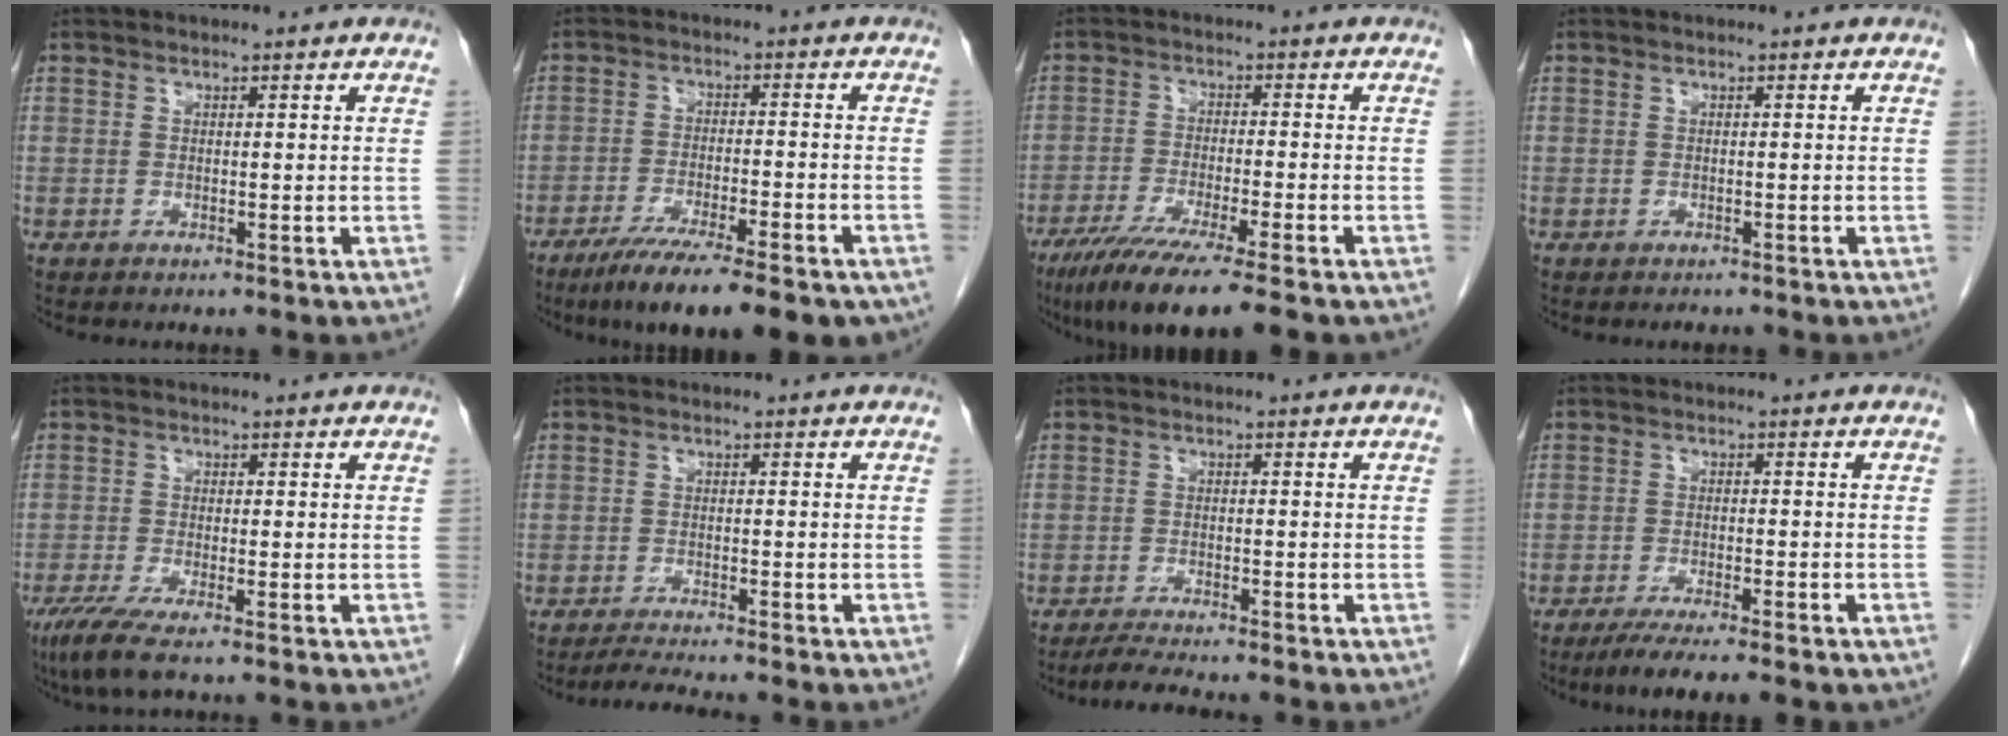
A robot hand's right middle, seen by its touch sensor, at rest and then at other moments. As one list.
[{"total": 14.6, "force": [-10.6, 2.4, 9.7], "torque": [-0.124, -0.024, -0.162]}, {"total": 11.1, "force": [-8.0, -0.1, 7.8], "torque": [-0.127, -0.029, -0.128]}, {"total": 0.9, "force": [-0.9, 0.4, 0.1], "torque": [-0.008, -0.002, -0.011]}, {"total": 4.9, "force": [-3.2, 0.3, 3.7], "torque": [-0.072, -0.016, -0.062]}, {"total": 3.6, "force": [-3.3, -0.7, 1.4], "torque": [-0.031, -0.017, -0.059]}, {"total": 4.6, "force": [-4.1, -0.2, 2.1], "torque": [-0.040, -0.017, -0.068]}, {"total": 7.4, "force": [-5.7, 0.5, 4.7], "torque": [-0.066, -0.015, -0.083]}]